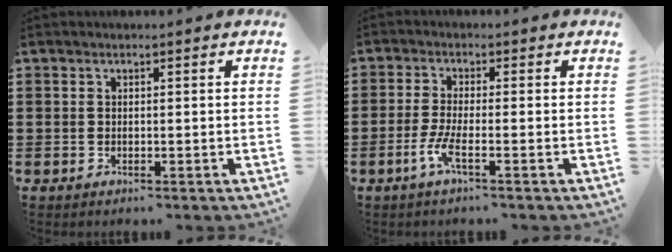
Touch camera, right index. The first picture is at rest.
{"total": 4.1, "force": [-1.9, 0.4, 3.6], "torque": [-0.088, -0.014, -0.044]}